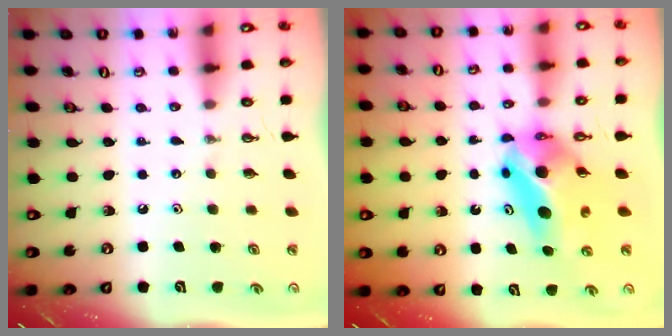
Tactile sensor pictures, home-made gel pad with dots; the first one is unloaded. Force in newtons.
{"total": 8.7, "press": 8.3, "slide": 2.3}